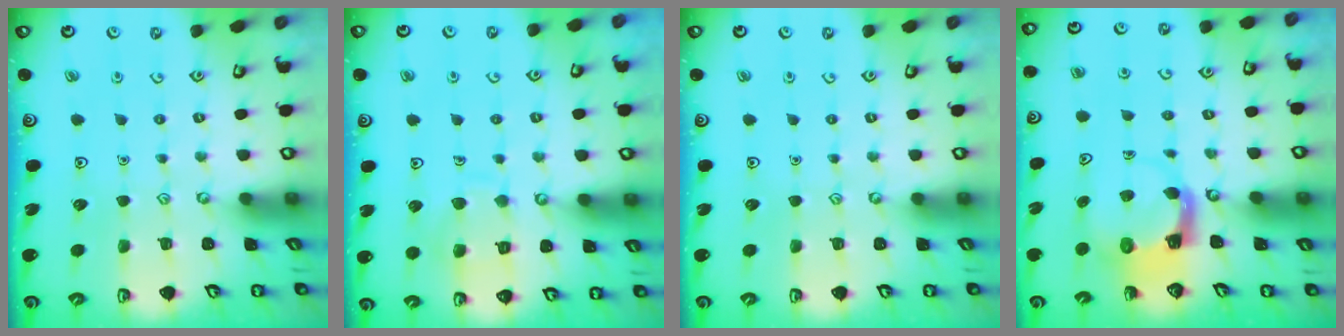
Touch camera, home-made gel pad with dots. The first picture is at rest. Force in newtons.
{"total": 8.5, "press": 8.5, "slide": 0.8}
{"total": 0.0}
{"total": 4.2, "press": 4.2, "slide": 0.2}